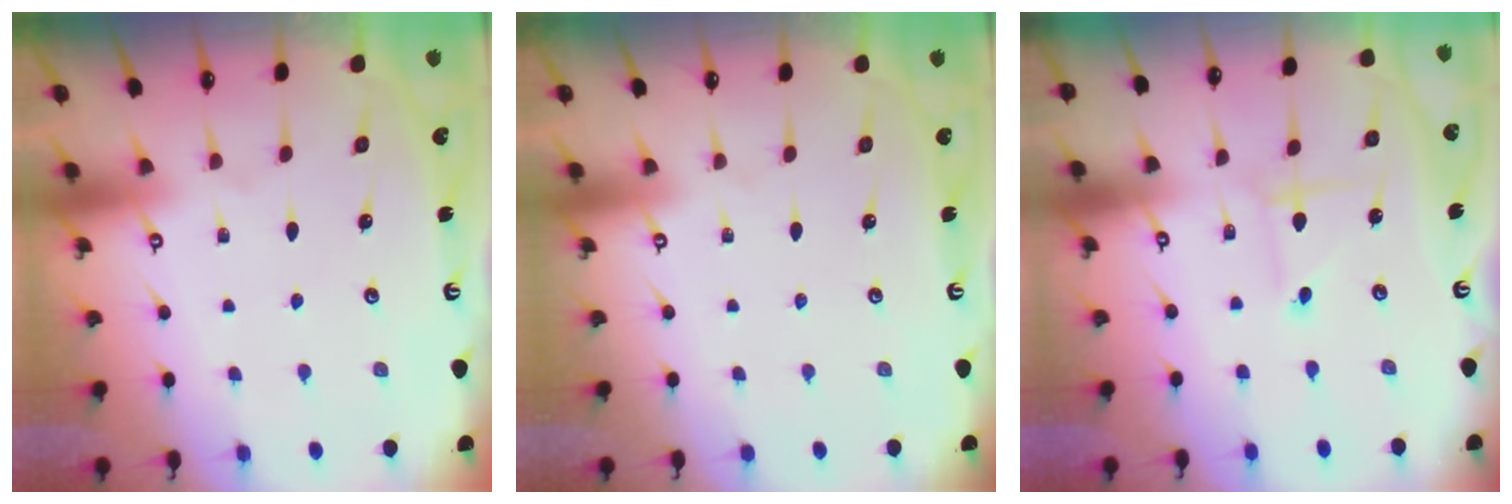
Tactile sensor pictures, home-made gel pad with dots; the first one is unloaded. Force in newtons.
{"total": 0.0}
{"total": 1.8, "press": 1.8, "slide": 0.2}